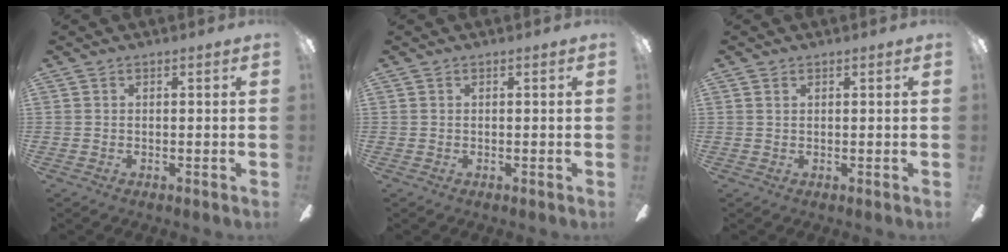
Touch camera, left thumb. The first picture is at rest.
{"total": 0.0}
{"total": 0.8, "force": [0.5, 0.4, 0.4], "torque": [-0.010, 0.003, 0.008]}